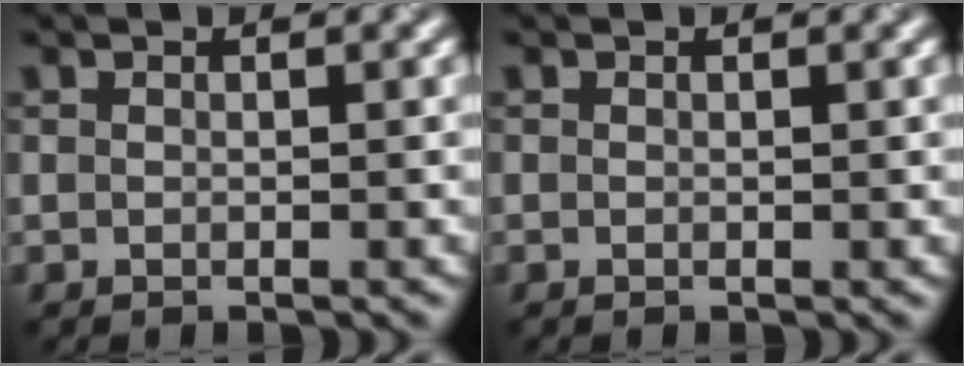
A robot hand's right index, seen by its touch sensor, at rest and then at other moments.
{"total": 0.0}